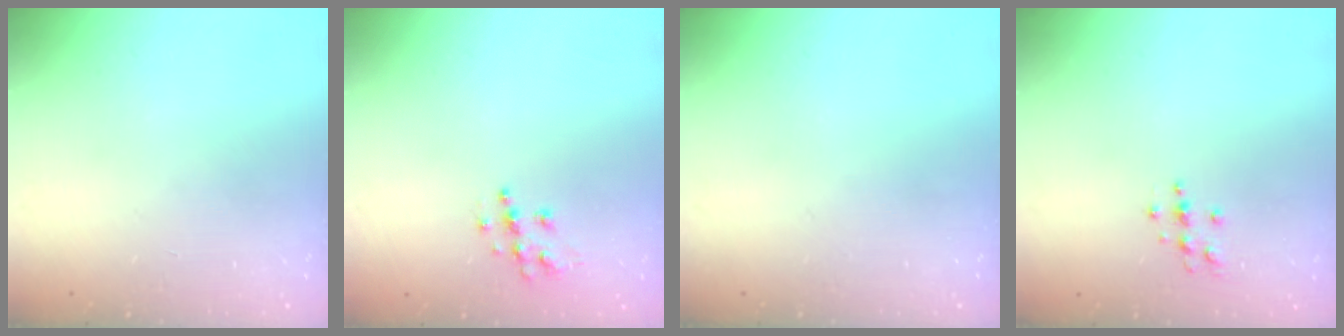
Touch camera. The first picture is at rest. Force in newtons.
{"total": 7.4, "press": 7.4, "slide": 0.2}
{"total": 0.0}
{"total": 3.5, "press": 3.4, "slide": 0.5}